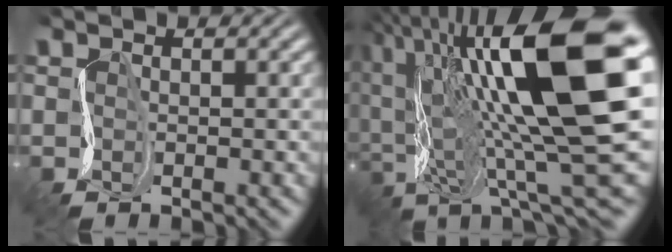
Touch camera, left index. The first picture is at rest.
{"total": 15.8, "force": [3.3, 4.6, 14.8], "torque": [-0.260, 0.009, 0.048]}